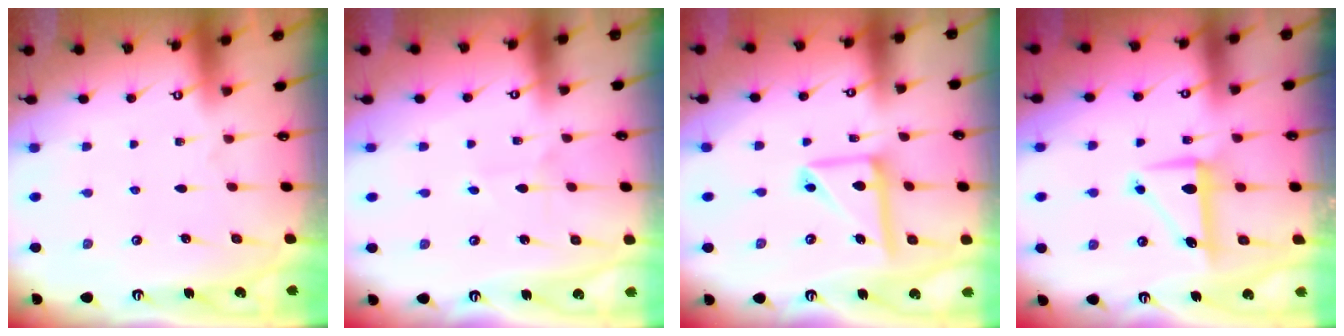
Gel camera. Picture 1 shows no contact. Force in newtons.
{"total": 2.7, "press": 2.7, "slide": 0.3}
{"total": 14.6, "press": 14.5, "slide": 1.5}
{"total": 8.4, "press": 8.4, "slide": 0.3}